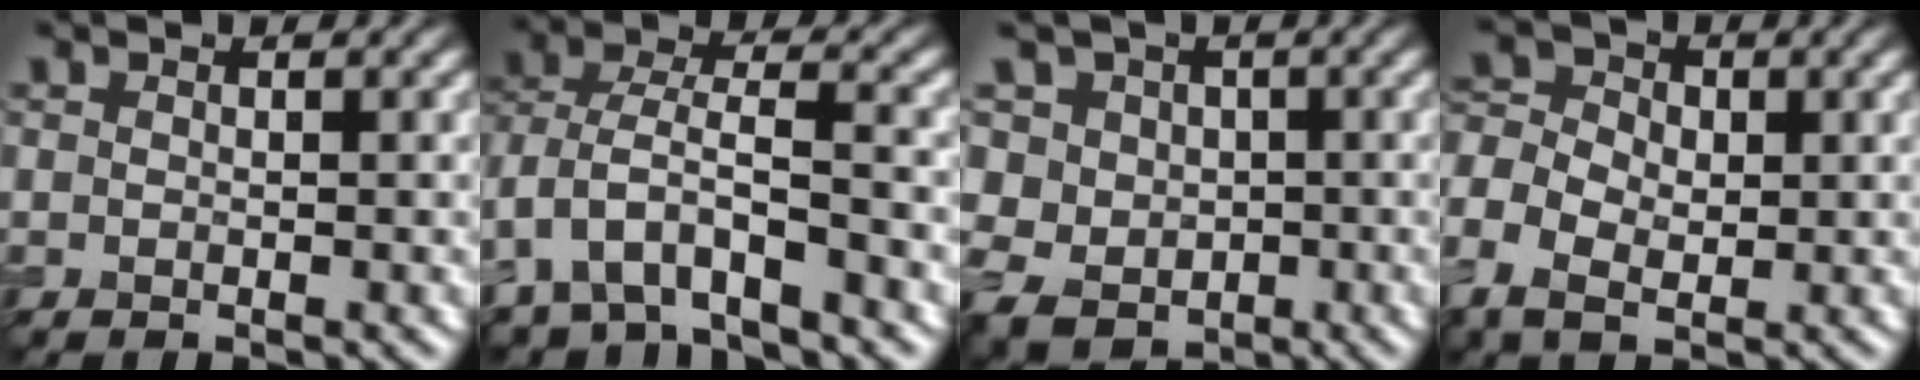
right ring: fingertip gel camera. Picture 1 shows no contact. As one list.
[{"total": 5.9, "force": [-3.3, 2.7, 4.1], "torque": [-0.086, 0.000, -0.069]}, {"total": 7.6, "force": [1.2, 6.9, 2.9], "torque": [-0.068, 0.025, -0.010]}, {"total": 5.7, "force": [-1.2, 4.4, 3.5], "torque": [-0.086, 0.002, -0.023]}]